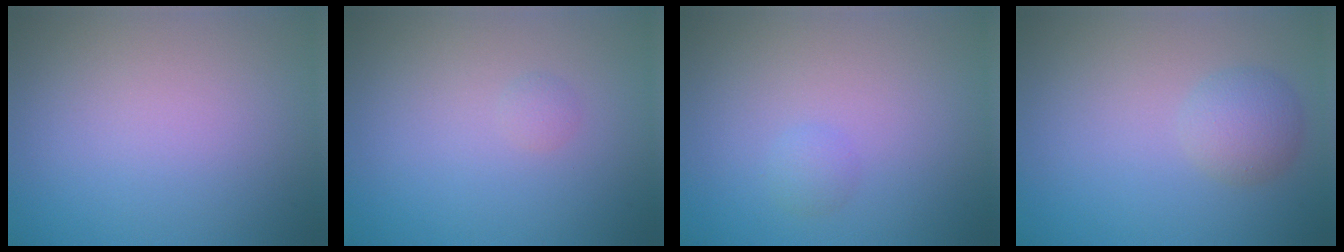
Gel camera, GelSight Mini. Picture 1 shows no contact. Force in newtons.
{"total": 0.6, "press": 0.6, "slide": 0.0}
{"total": 0.9, "press": 0.9, "slide": 0.0}
{"total": 2.7, "press": 2.7, "slide": 0.1}